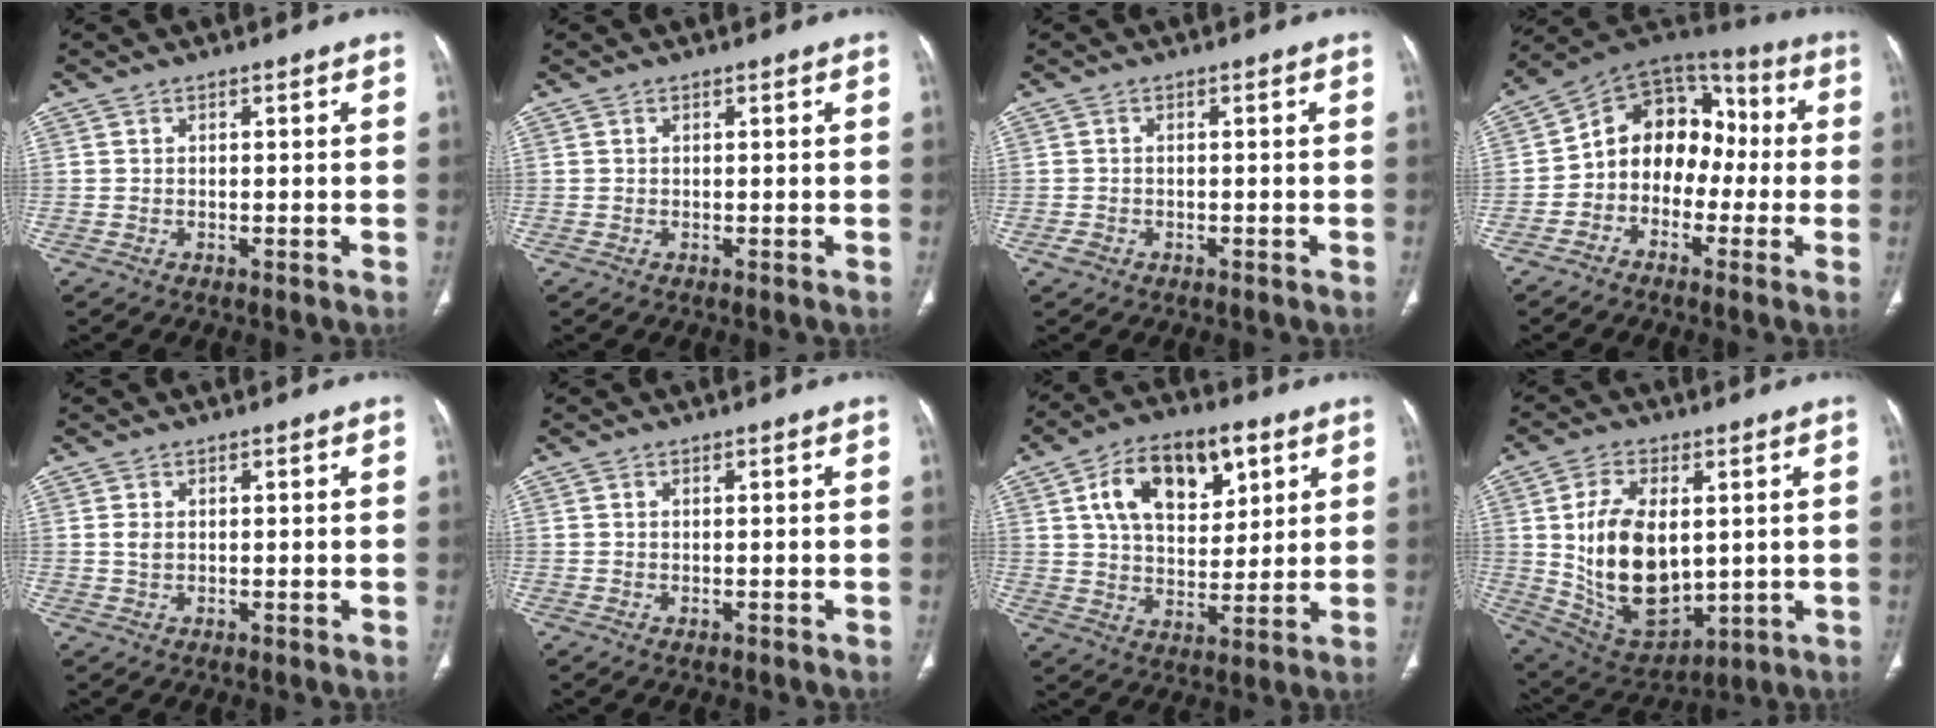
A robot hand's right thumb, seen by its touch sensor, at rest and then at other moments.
{"total": 0.0}
{"total": 1.4, "force": [-0.7, 1.1, 0.6], "torque": [-0.012, 0.004, -0.013]}
{"total": 13.5, "force": [-1.7, 10.7, 8.1], "torque": [-0.074, 0.061, -0.047]}
{"total": 1.7, "force": [0.4, 1.0, 1.3], "torque": [-0.023, -0.003, 0.010]}
{"total": 0.6, "force": [0.0, 0.3, 0.5], "torque": [-0.012, -0.003, 0.003]}
{"total": 16.8, "force": [6.7, 9.8, 11.9], "torque": [-0.155, -0.011, 0.114]}
{"total": 18.3, "force": [1.5, 10.8, 14.7], "torque": [-0.242, -0.015, 0.052]}